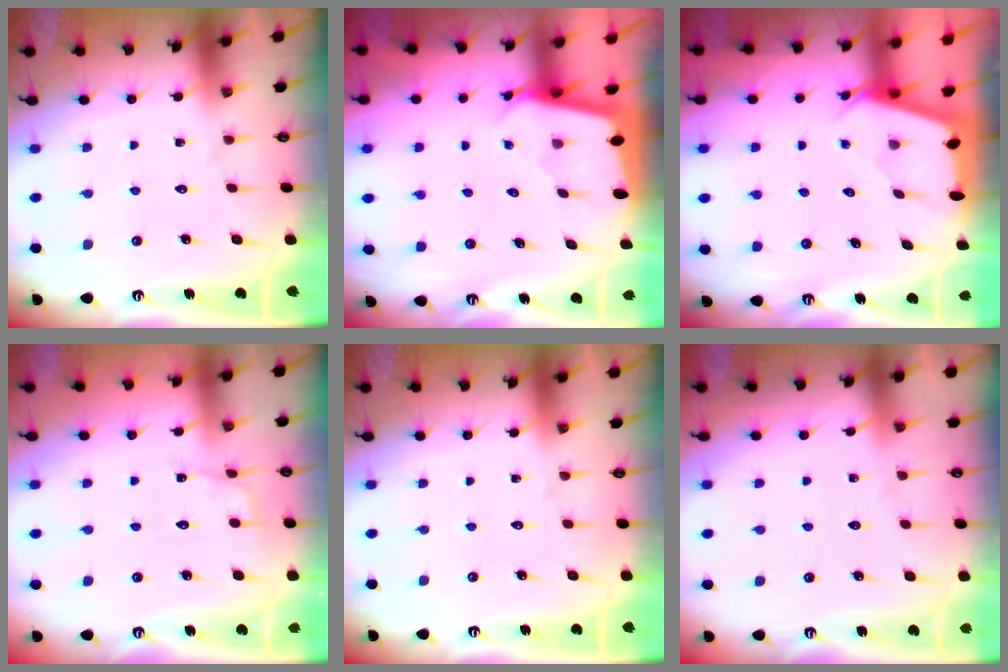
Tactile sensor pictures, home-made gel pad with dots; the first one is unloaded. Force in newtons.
{"total": 2.4, "press": 2.4, "slide": 0.1}
{"total": 2.4, "press": 2.4, "slide": 0.2}
{"total": 2.7, "press": 2.7, "slide": 0.3}
{"total": 0.0}
{"total": 1.7, "press": 1.7, "slide": 0.4}